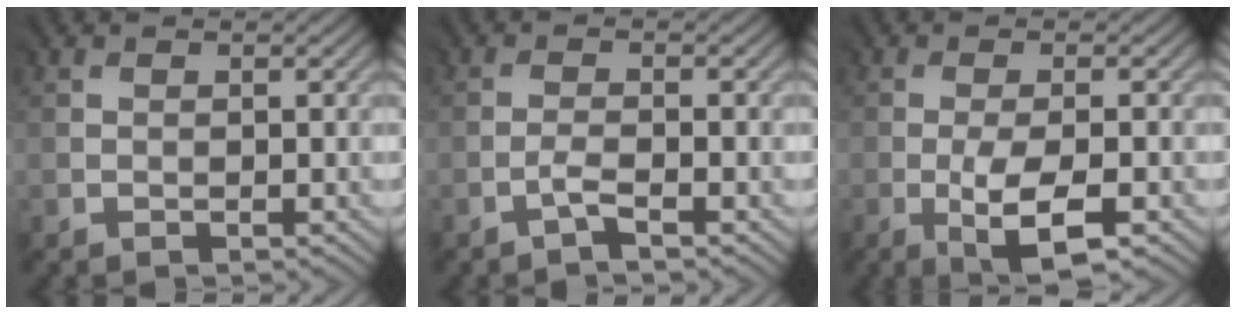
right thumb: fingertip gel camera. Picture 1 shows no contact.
{"total": 1.6, "force": [-1.4, -0.3, 0.6], "torque": [-0.016, 0.003, -0.032]}
{"total": 6.0, "force": [-2.7, 1.8, 5.0], "torque": [-0.100, -0.007, -0.045]}